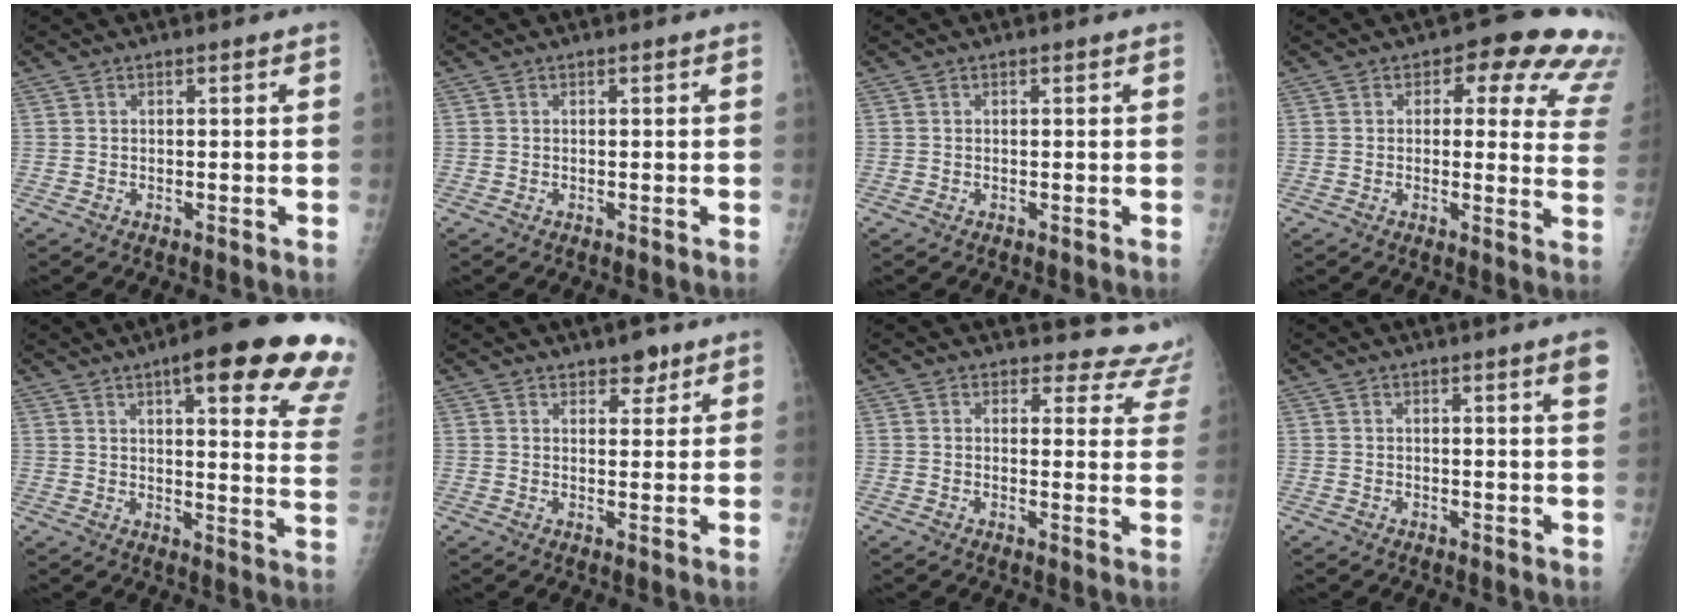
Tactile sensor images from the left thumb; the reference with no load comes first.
{"total": 0.0}
{"total": 0.0}
{"total": 14.6, "force": [9.0, 7.1, 9.0], "torque": [-0.037, -0.028, 0.070]}
{"total": 22.7, "force": [14.3, 4.4, 17.0], "torque": [-0.188, -0.051, 0.167]}
{"total": 3.6, "force": [2.7, 1.8, 1.6], "torque": [0.000, -0.015, 0.040]}
{"total": 9.6, "force": [9.2, 2.7, -0.7], "torque": [0.063, -0.079, 0.069]}
{"total": 2.8, "force": [1.6, -0.2, 2.3], "torque": [-0.029, -0.008, 0.021]}